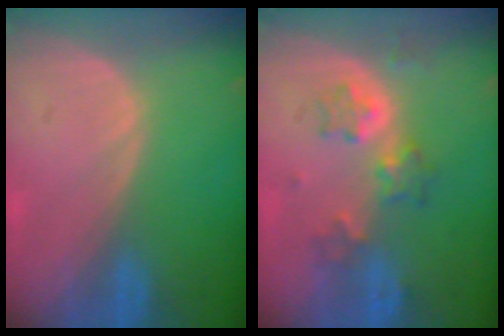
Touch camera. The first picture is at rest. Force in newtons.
{"total": 5.3, "press": 5.2, "slide": 0.9}